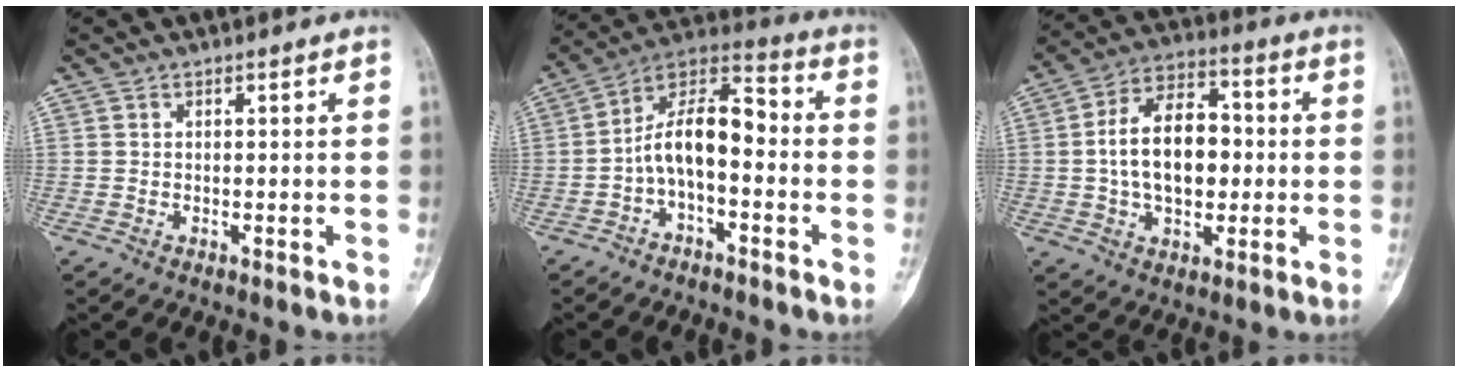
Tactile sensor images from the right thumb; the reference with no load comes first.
{"total": 11.5, "force": [-2.2, 5.7, 9.7], "torque": [-0.158, 0.063, -0.049]}
{"total": 14.9, "force": [0.0, 9.2, 11.7], "torque": [-0.171, 0.027, -0.004]}